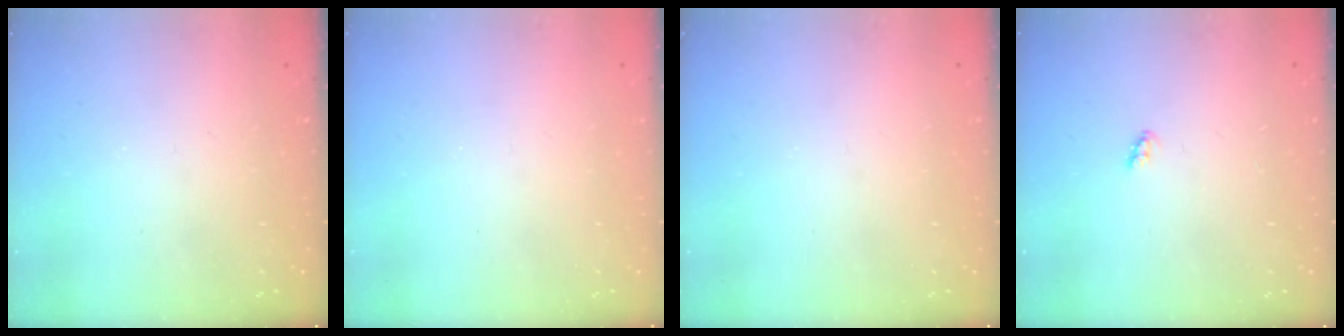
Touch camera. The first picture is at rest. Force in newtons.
{"total": 0.0}
{"total": 0.0}
{"total": 2.4, "press": 2.4, "slide": 0.3}